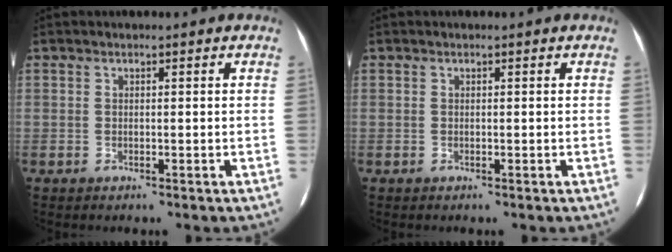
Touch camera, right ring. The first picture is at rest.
{"total": 0.0}